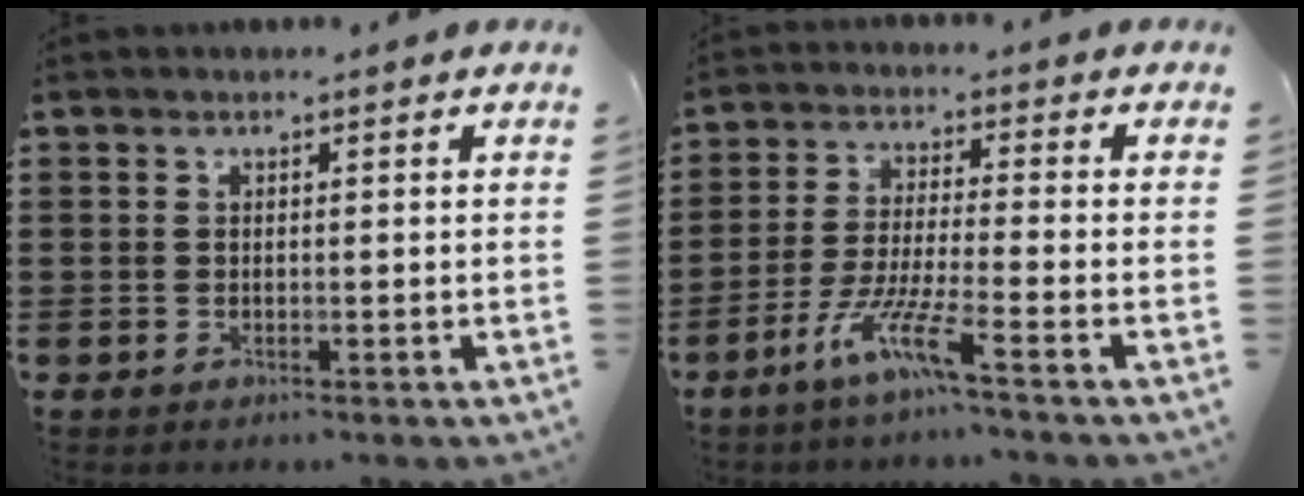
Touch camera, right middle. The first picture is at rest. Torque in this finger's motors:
{"motor_torque": [2.04, 0.10, 0.67, 0.21]}